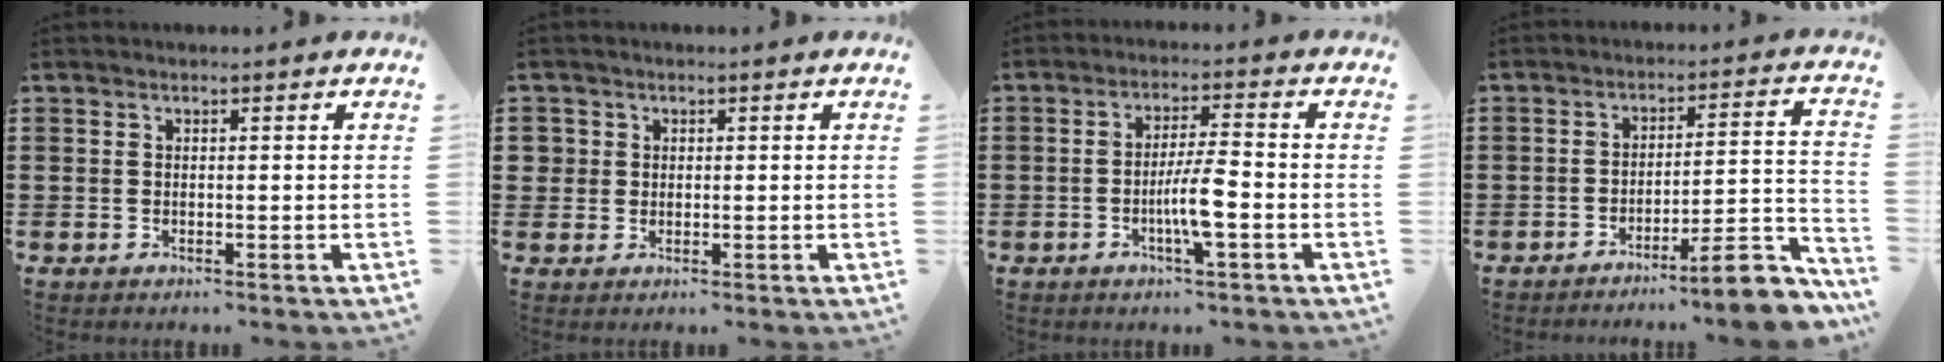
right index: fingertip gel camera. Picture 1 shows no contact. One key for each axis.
{"total": 2.0, "fx": 0.5, "fy": 1.9, "fz": 0.4, "tx": -0.016, "ty": 0.010, "tz": 0.008}
{"total": 6.0, "fx": -1.9, "fy": 0.7, "fz": 5.7, "tx": -0.109, "ty": -0.005, "tz": -0.039}
{"total": 9.1, "fx": -7.0, "fy": 0.9, "fz": 5.7, "tx": -0.082, "ty": 0.013, "tz": -0.126}